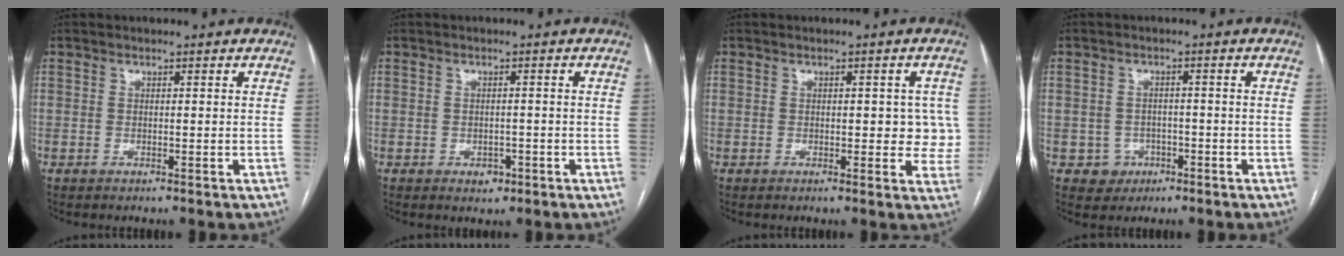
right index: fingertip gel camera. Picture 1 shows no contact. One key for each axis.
{"total": 2.1, "fx": -1.0, "fy": 1.5, "fz": 1.1, "tx": -0.011, "ty": 0.004, "tz": -0.006}
{"total": 5.1, "fx": 0.3, "fy": 2.4, "fz": 4.5, "tx": -0.033, "ty": 0.008, "tz": 0.001}
{"total": 3.5, "fx": -1.4, "fy": 3.2, "fz": 0.1, "tx": 0.009, "ty": 0.014, "tz": -0.015}